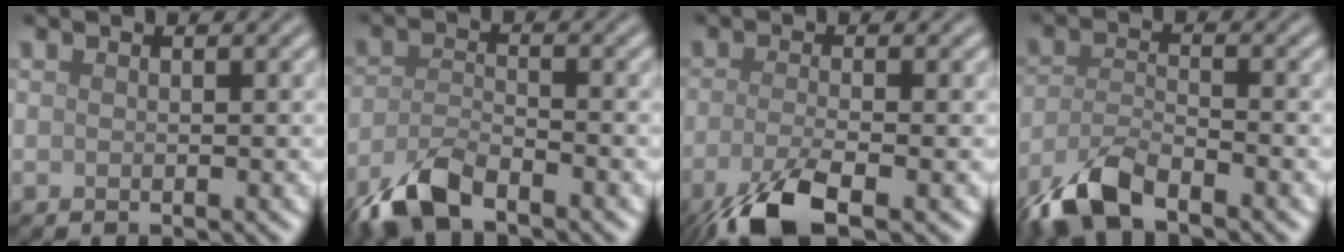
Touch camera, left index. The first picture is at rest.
{"total": 5.0, "force": [-3.9, 1.5, 2.7], "torque": [-0.057, -0.007, -0.083]}
{"total": 6.2, "force": [-3.5, 1.8, 4.8], "torque": [-0.092, -0.010, -0.074]}
{"total": 5.6, "force": [-4.3, 1.7, 3.1], "torque": [-0.063, -0.006, -0.092]}